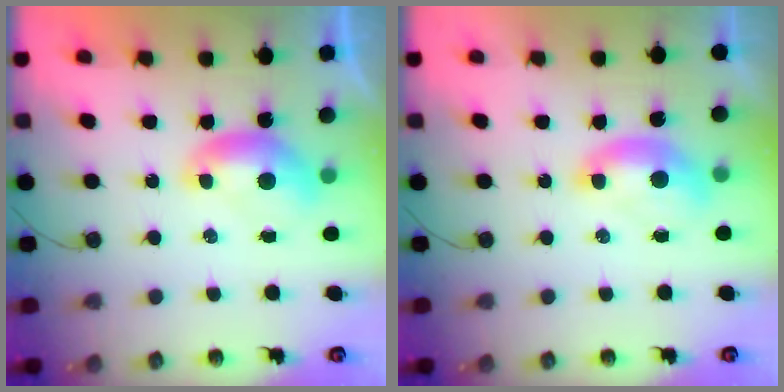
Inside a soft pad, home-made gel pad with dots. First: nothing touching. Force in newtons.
{"total": 1.5, "press": 1.4, "slide": 0.6}